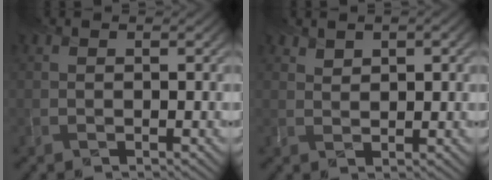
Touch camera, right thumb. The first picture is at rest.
{"total": 2.1, "force": [1.2, 0.9, 1.4], "torque": [-0.020, -0.007, 0.031]}